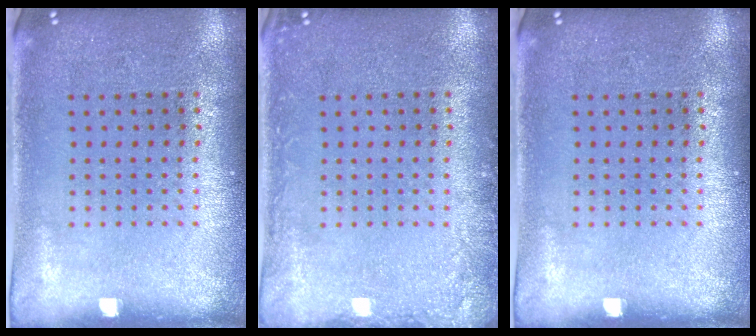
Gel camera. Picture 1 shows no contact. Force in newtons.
{"total": 1.6, "press": 1.6, "slide": 0.3}
{"total": 0.0}